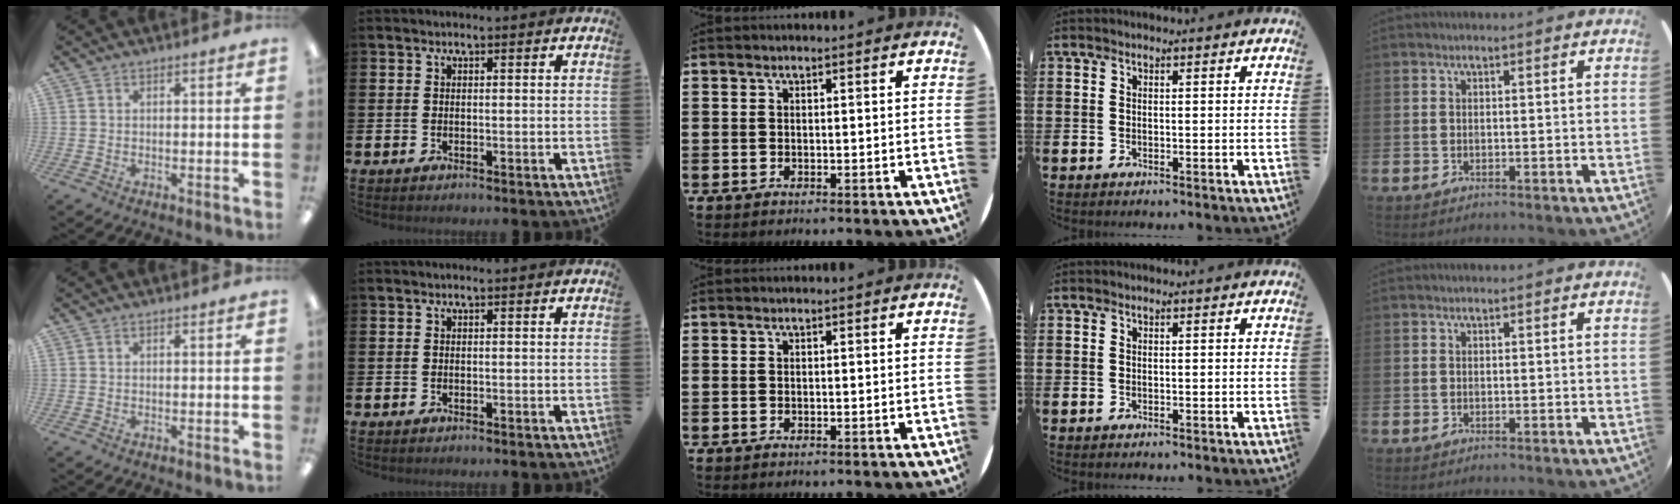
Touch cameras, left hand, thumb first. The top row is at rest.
{}